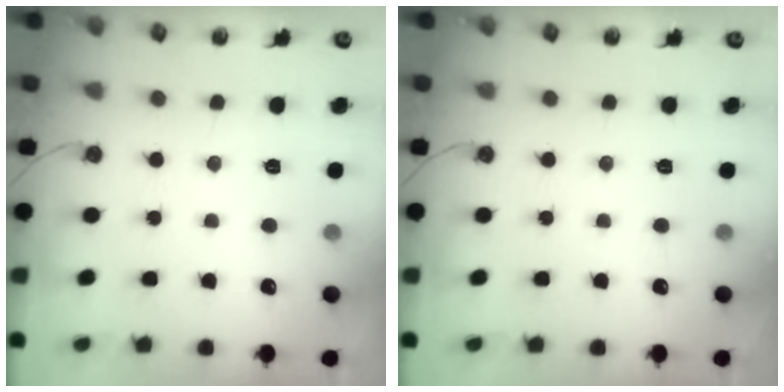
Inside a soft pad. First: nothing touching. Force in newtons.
{"total": 0.0}